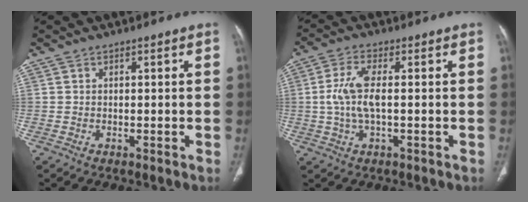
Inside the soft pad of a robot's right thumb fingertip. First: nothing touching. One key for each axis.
{"total": 7.0, "fx": 0.0, "fy": 2.5, "fz": 6.5, "tx": -0.160, "ty": 0.009, "tz": -0.001}